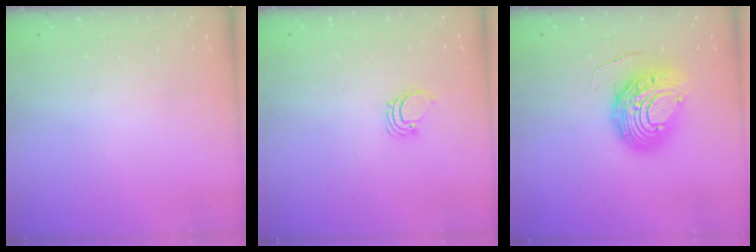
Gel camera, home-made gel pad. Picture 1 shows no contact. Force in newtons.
{"total": 2.2, "press": 2.2, "slide": 0.2}
{"total": 11.8, "press": 11.8, "slide": 1.3}